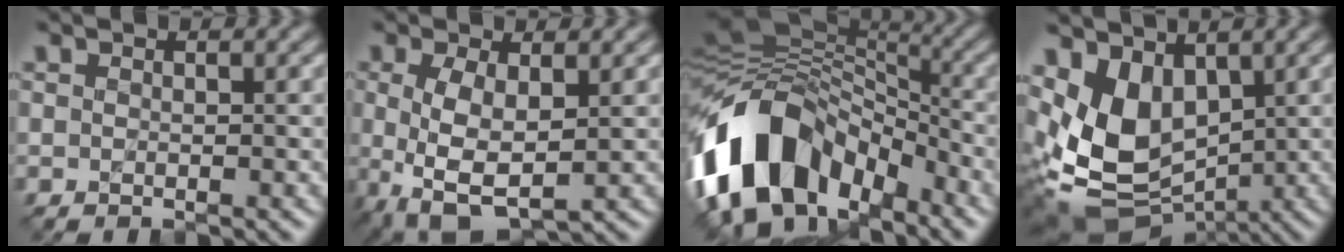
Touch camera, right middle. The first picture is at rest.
{"total": 4.7, "force": [-0.2, 2.1, 4.2], "torque": [-0.099, -0.007, 0.001]}
{"total": 12.9, "force": [-6.4, 8.4, 7.4], "torque": [-0.139, 0.021, -0.127]}
{"total": 7.3, "force": [0.9, 5.2, 5.0], "torque": [-0.110, -0.022, 0.021]}